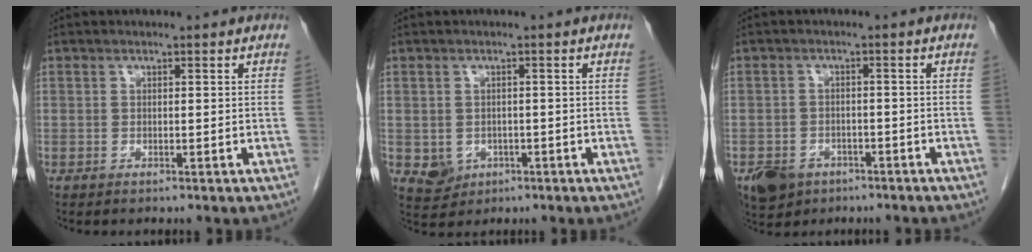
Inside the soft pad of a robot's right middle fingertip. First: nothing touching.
{"total": 3.8, "force": [-1.1, 3.4, 1.3], "torque": [-0.018, 0.002, -0.007]}
{"total": 6.4, "force": [-4.1, 4.6, 1.9], "torque": [-0.035, 0.005, -0.058]}